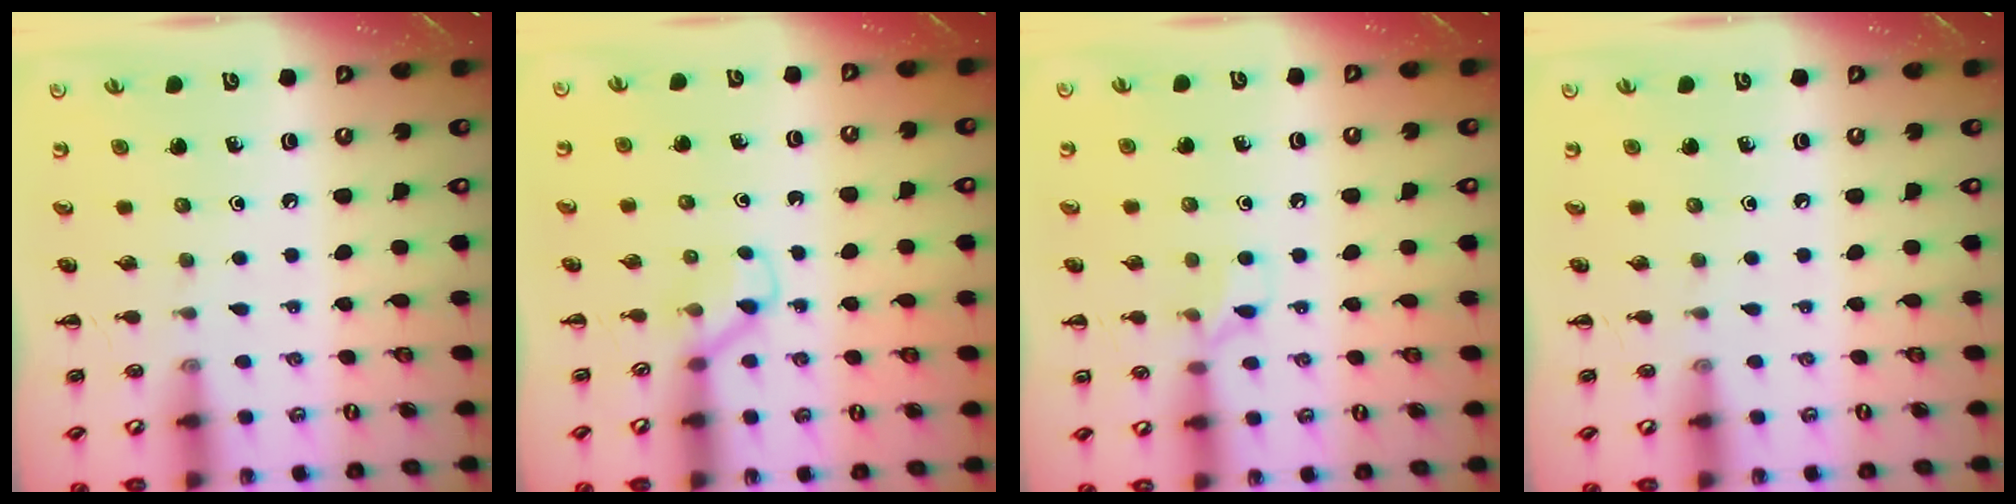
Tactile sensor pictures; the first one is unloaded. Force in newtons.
{"total": 3.0, "press": 2.8, "slide": 0.9}
{"total": 6.3, "press": 6.1, "slide": 1.5}
{"total": 0.0}